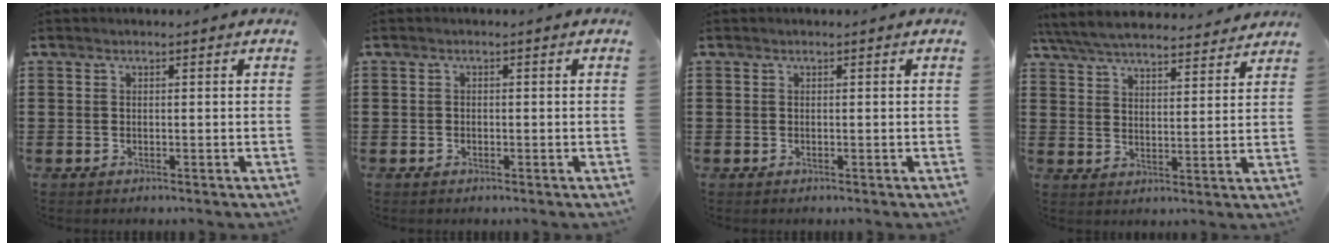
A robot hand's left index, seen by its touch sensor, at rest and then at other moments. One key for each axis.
{"total": 0.5, "fx": -0.2, "fy": 0.4, "fz": 0.1, "tx": -0.005, "ty": 0.001, "tz": -0.005}
{"total": 0.0}
{"total": 6.1, "fx": 5.8, "fy": 0.8, "fz": 1.5, "tx": -0.054, "ty": -0.028, "tz": 0.103}